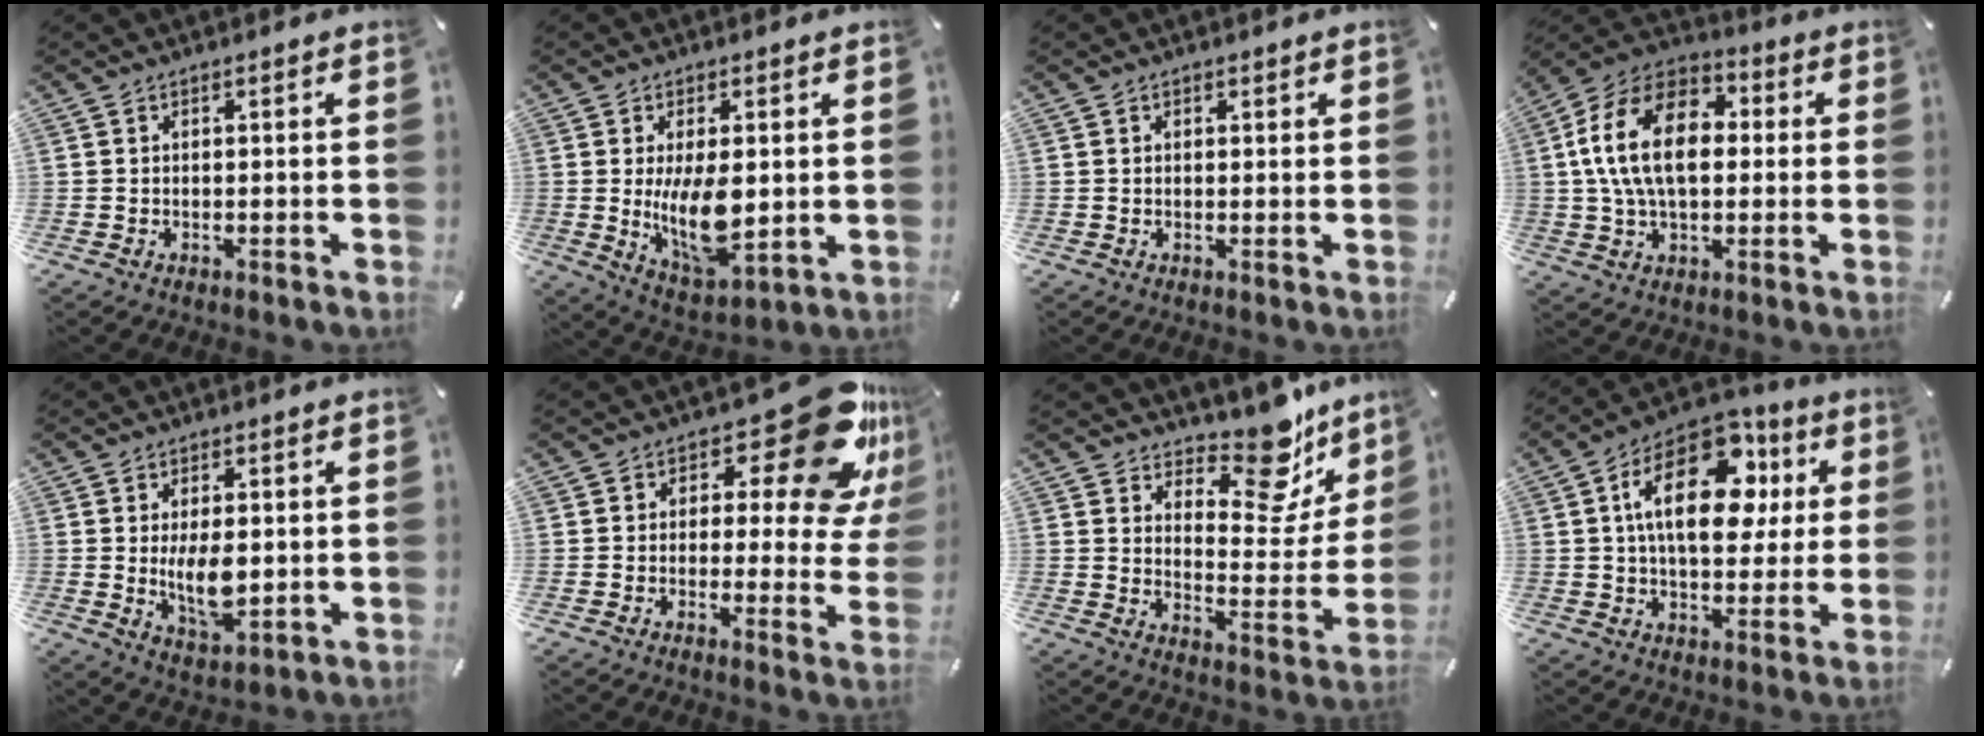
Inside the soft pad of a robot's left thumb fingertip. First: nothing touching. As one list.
[{"total": 12.0, "force": [0.3, 6.0, 10.4], "torque": [-0.177, -0.030, 0.004]}, {"total": 0.9, "force": [0.5, 0.7, 0.2], "torque": [0.005, 0.000, 0.007]}, {"total": 17.5, "force": [1.6, 11.4, 13.2], "torque": [-0.286, 0.013, 0.022]}, {"total": 8.7, "force": [0.3, 4.9, 7.2], "torque": [-0.123, -0.013, 0.000]}, {"total": 19.2, "force": [9.8, 8.6, 14.1], "torque": [-0.173, -0.063, 0.160]}, {"total": 15.1, "force": [12.4, 6.1, 6.2], "torque": [-0.077, -0.111, 0.211]}, {"total": 19.9, "force": [6.0, 11.8, 14.8], "torque": [-0.257, -0.015, 0.097]}]